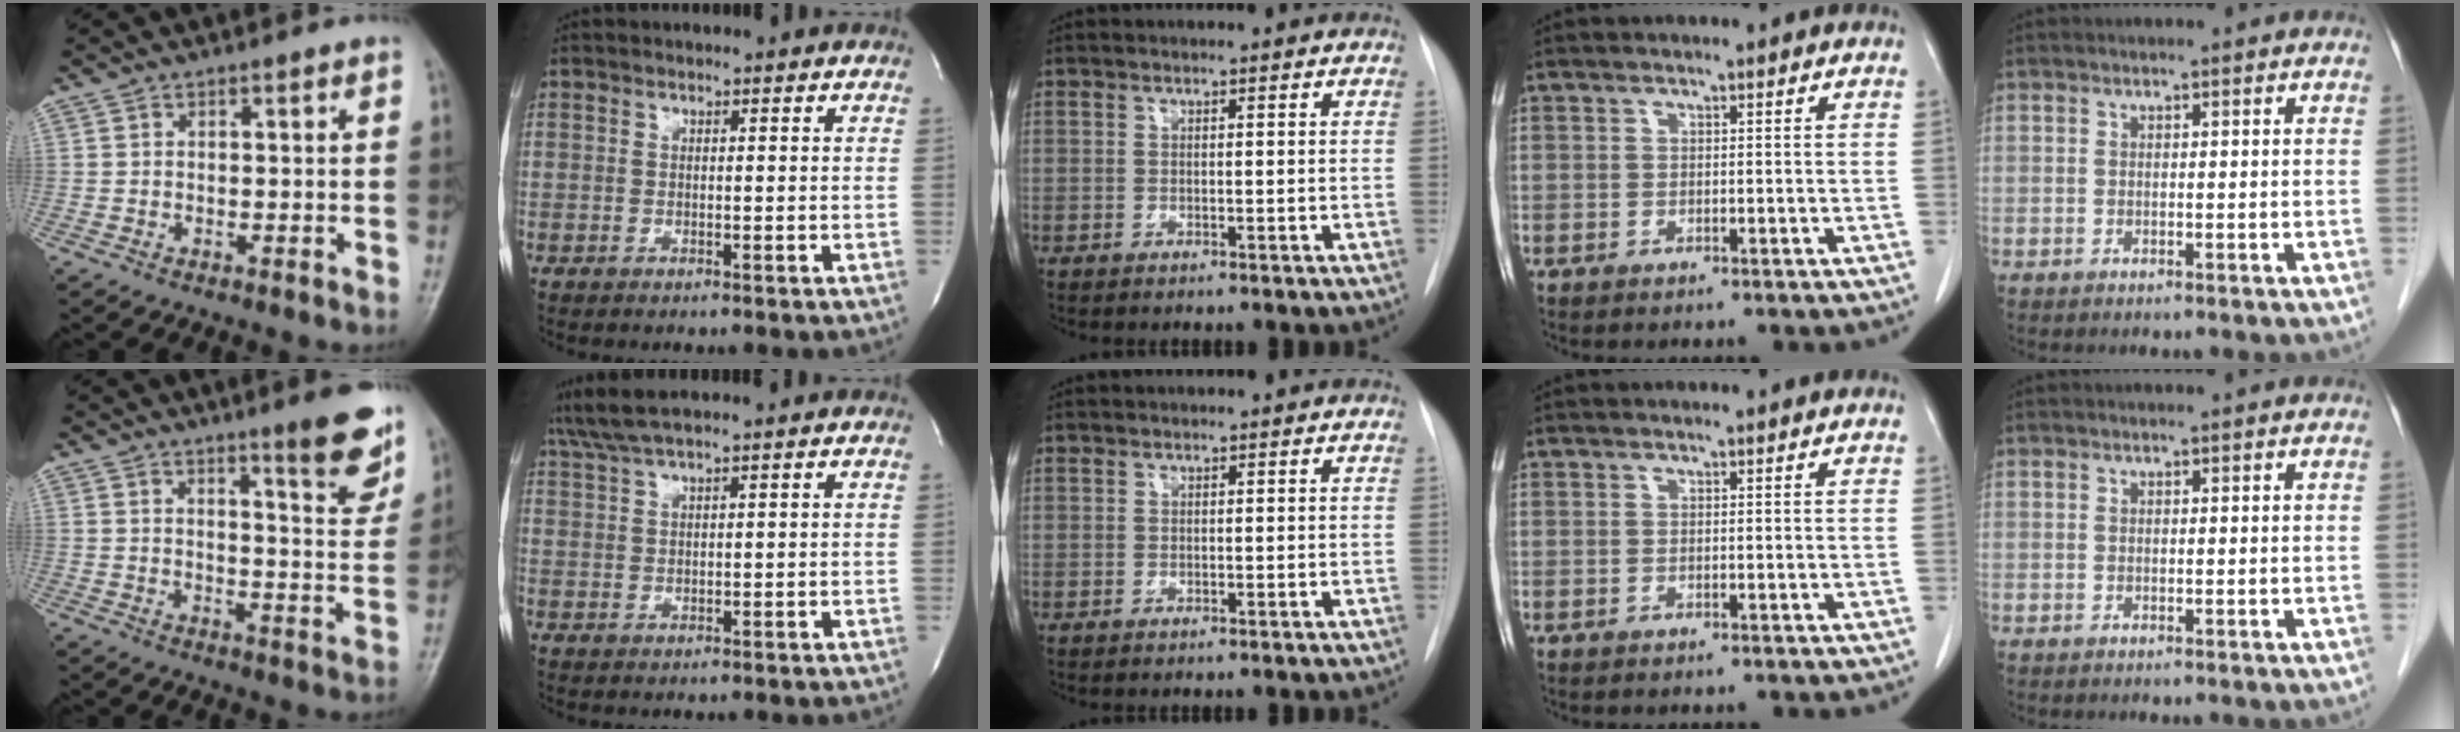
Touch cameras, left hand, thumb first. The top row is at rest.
{"thumb": {"total": 10.2, "force": [6.7, 1.6, 7.5], "torque": [-0.075, -0.045, 0.091]}, "index": {"total": 4.3, "force": [3.7, -0.6, 2.1], "torque": [-0.055, 0.019, 0.079]}, "middle": {"total": 0.6, "force": [0.5, 0.3, 0.0], "torque": [0.001, -0.001, 0.006]}}